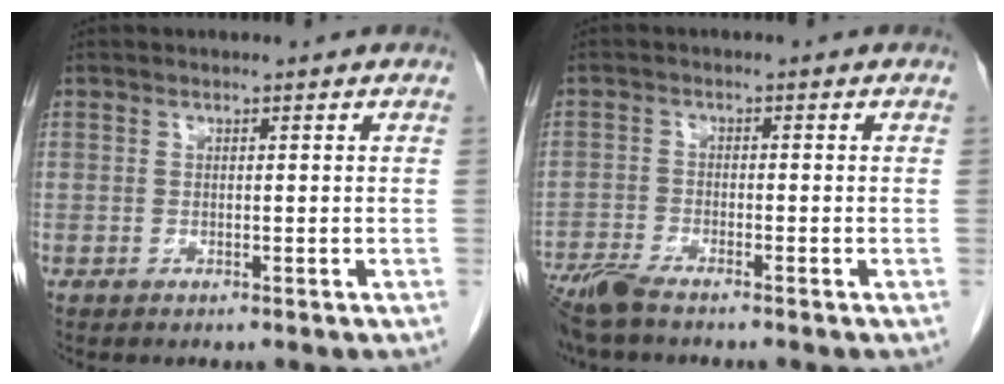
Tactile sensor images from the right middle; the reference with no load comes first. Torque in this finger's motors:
{"motor_torque": [0.37, -0.33, 0.11, 0.08]}